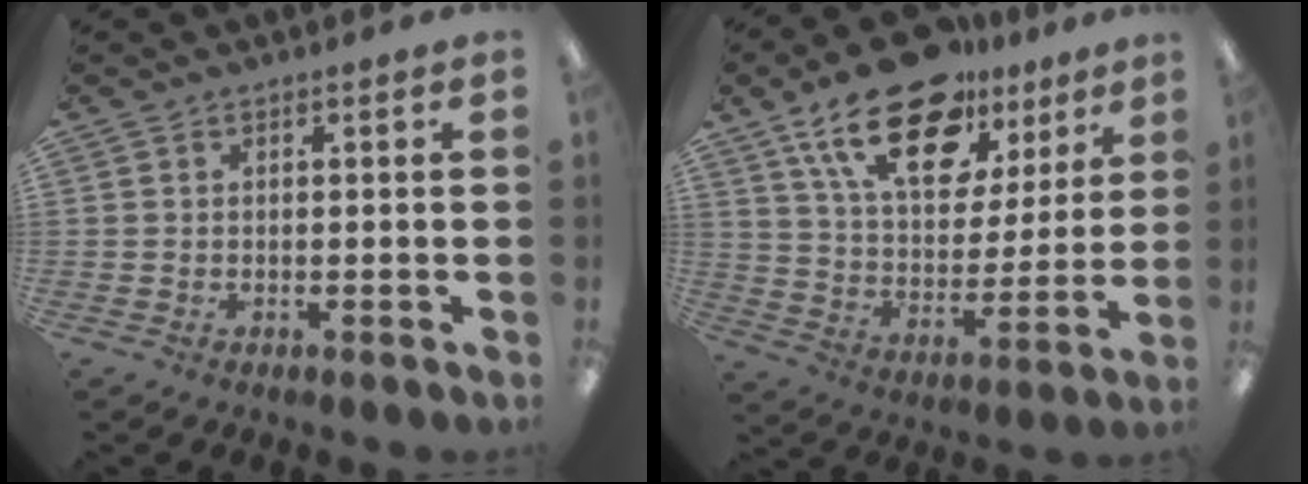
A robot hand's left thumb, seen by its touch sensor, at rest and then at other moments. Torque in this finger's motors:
{"motor_torque": [1.83, 1.54, 1.67, -1.11, 0.43]}